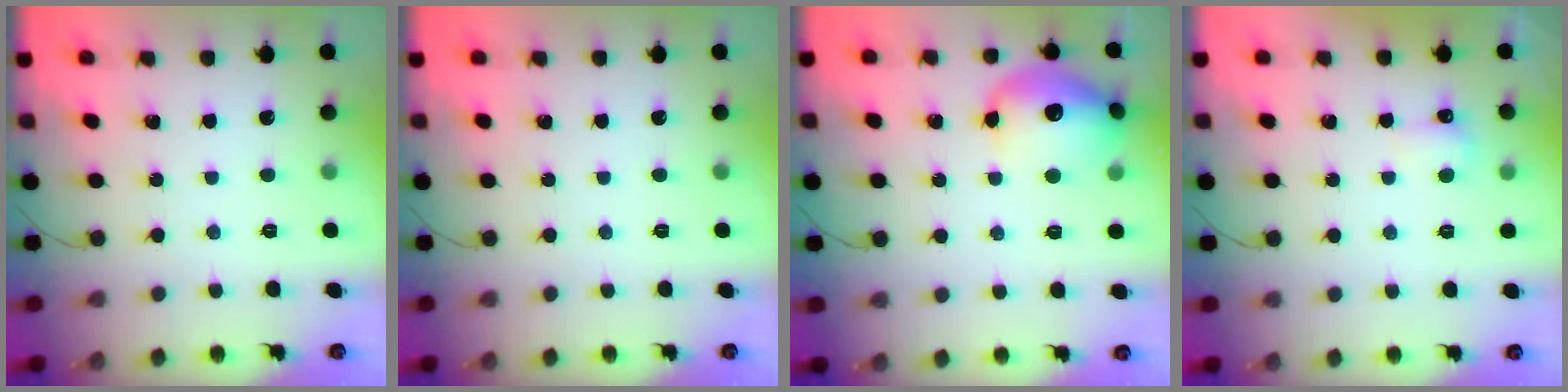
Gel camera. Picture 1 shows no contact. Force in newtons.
{"total": 0.0}
{"total": 15.7, "press": 15.6, "slide": 1.1}
{"total": 3.2, "press": 3.0, "slide": 1.0}